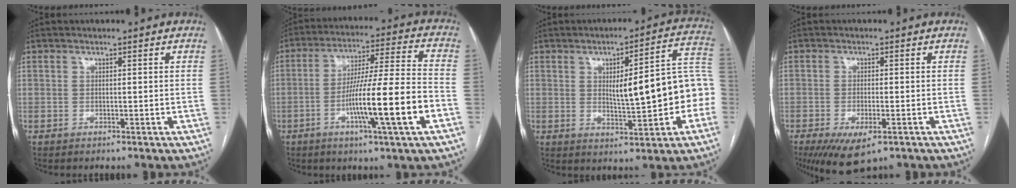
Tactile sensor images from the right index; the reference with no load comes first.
{"total": 15.5, "force": [-5.2, -0.4, 14.6], "torque": [-0.253, -0.002, -0.088]}
{"total": 13.9, "force": [-1.0, 2.8, 13.6], "torque": [-0.172, 0.034, -0.006]}
{"total": 7.4, "force": [-4.2, 2.4, 5.6], "torque": [-0.093, -0.018, -0.066]}